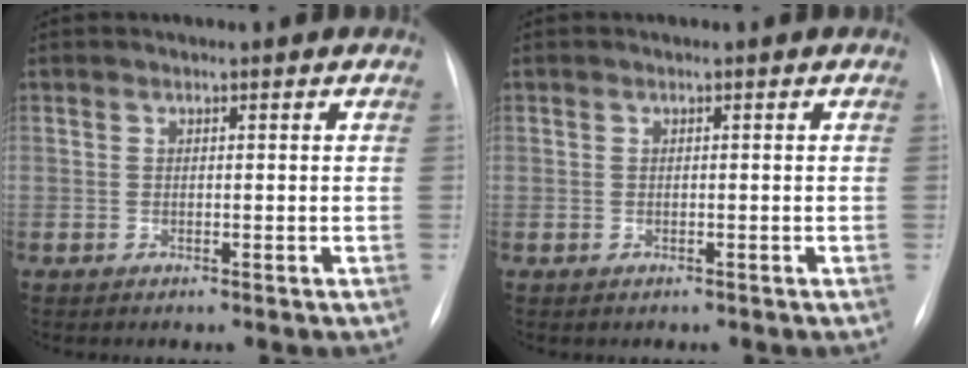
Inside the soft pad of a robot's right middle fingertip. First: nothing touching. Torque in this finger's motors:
{"motor_torque": [-1.73, 0.39, -0.41, -0.09]}